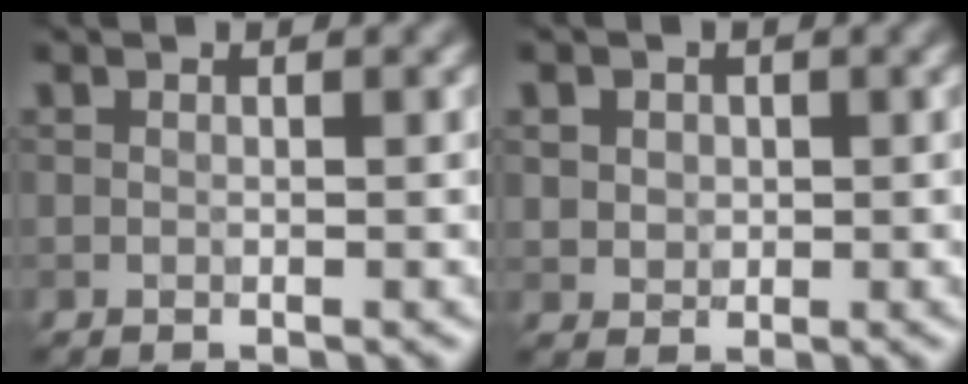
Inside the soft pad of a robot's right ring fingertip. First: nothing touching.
{"total": 2.7, "force": [1.1, 2.2, 1.1], "torque": [-0.031, 0.005, 0.027]}